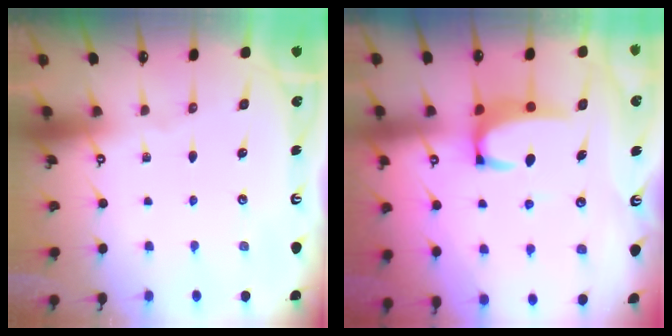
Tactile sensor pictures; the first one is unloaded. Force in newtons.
{"total": 4.2, "press": 4.2, "slide": 0.6}